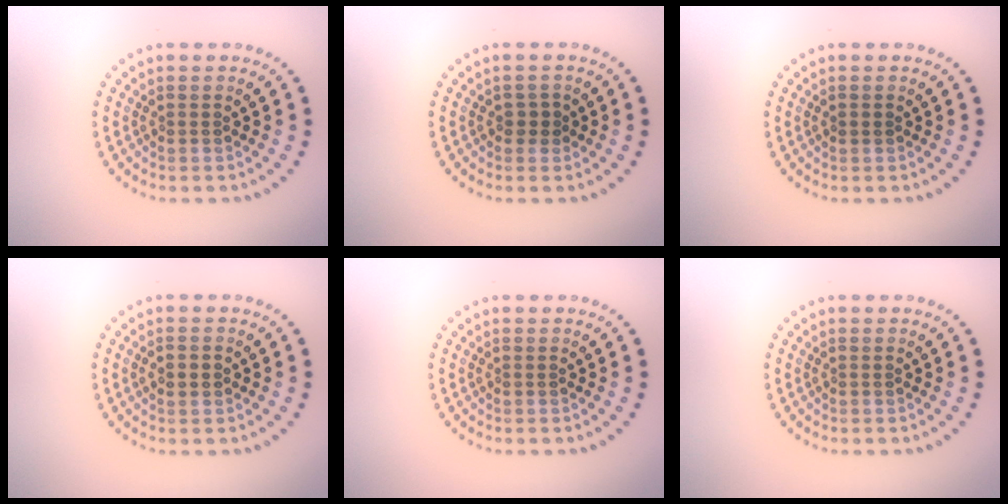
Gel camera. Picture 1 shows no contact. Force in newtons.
{"total": 1.2, "press": 1.1, "slide": 0.3}
{"total": 0.8, "press": 0.8, "slide": 0.1}
{"total": 2.1, "press": 2.1, "slide": 0.2}
{"total": 0.0}
{"total": 0.0}